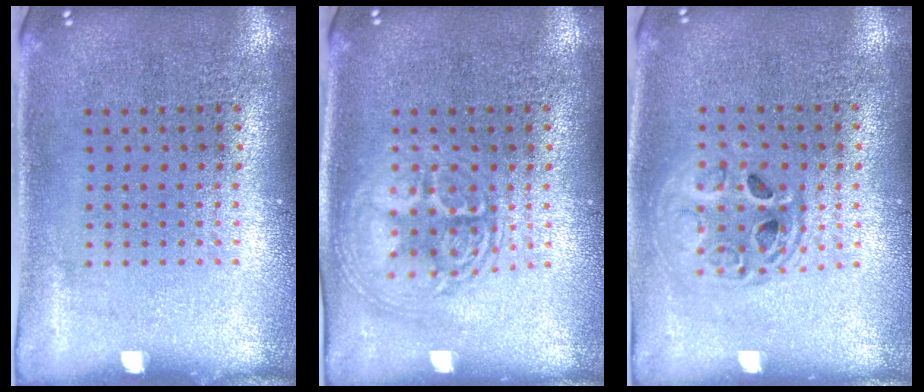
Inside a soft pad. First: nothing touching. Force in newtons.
{"total": 3.0, "press": 3.0, "slide": 0.4}
{"total": 1.6, "press": 1.4, "slide": 0.7}